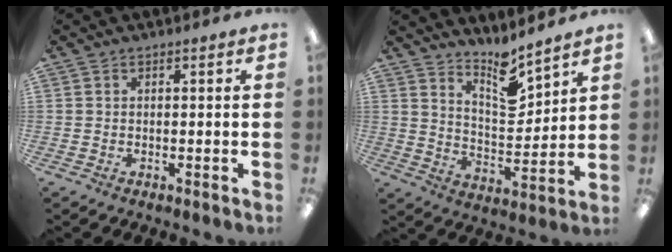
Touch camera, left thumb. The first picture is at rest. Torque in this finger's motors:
{"motor_torque": [0.18, 0.03, 0.10, -0.22, 0.06]}